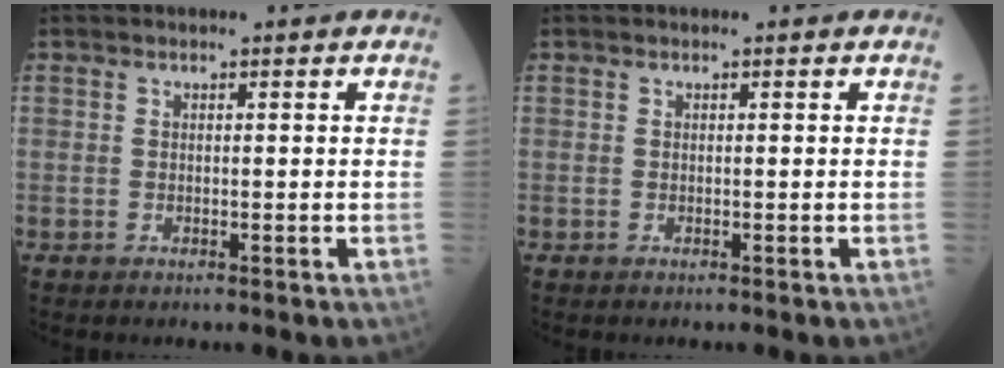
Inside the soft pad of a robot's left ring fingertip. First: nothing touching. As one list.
[{"total": 0.0}]